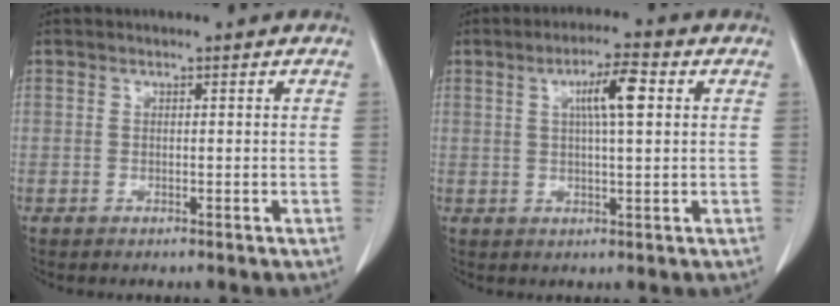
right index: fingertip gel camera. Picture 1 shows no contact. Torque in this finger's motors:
{"motor_torque": [0.77, 0.19, 0.28, 0.09]}